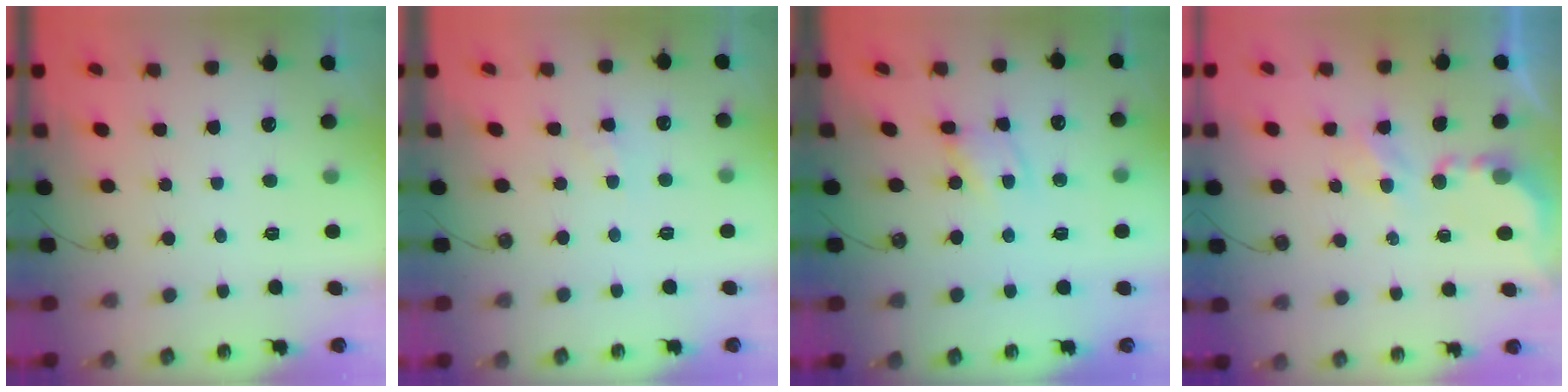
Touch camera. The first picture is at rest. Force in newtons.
{"total": 2.0, "press": 2.0, "slide": 0.3}
{"total": 2.6, "press": 2.6, "slide": 0.4}
{"total": 4.0, "press": 4.0, "slide": 0.3}